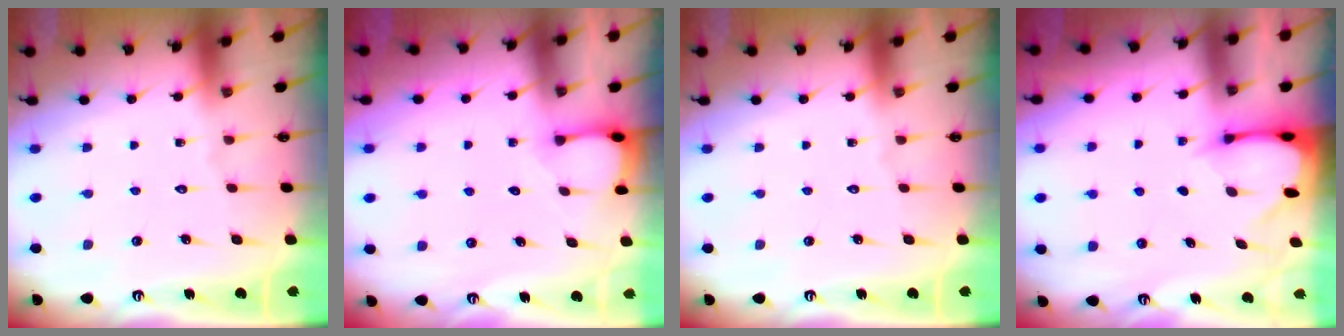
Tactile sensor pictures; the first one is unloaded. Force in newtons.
{"total": 1.8, "press": 1.8, "slide": 0.1}
{"total": 0.0}
{"total": 2.5, "press": 2.5, "slide": 0.3}